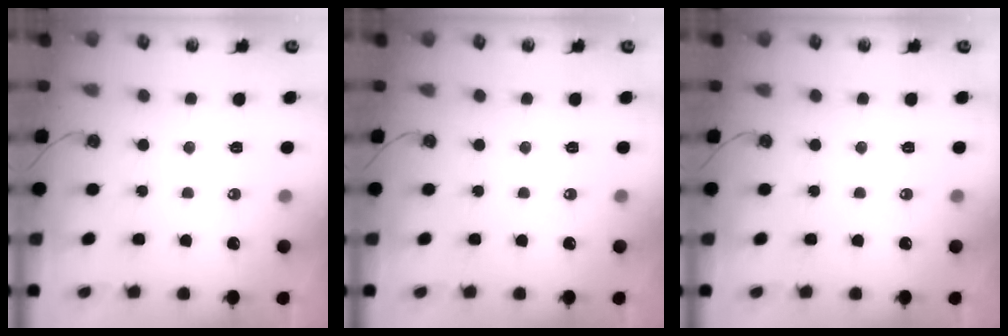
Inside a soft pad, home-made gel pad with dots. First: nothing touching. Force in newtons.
{"total": 0.0}
{"total": 0.0}